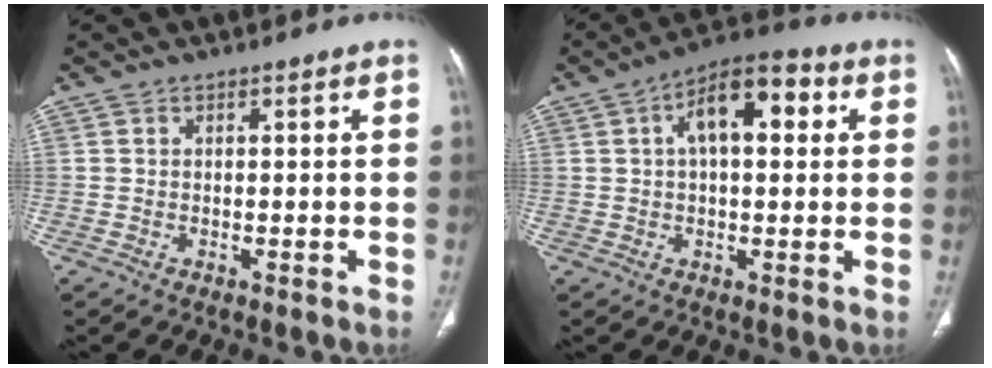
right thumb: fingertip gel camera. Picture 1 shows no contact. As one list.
[{"total": 11.9, "force": [3.2, 5.8, 9.9], "torque": [-0.143, 0.025, 0.042]}]